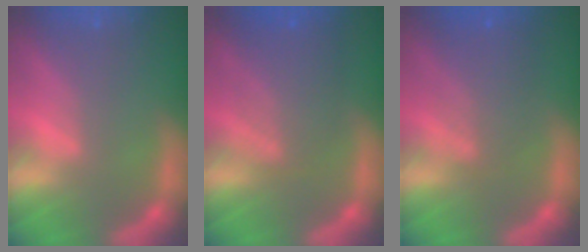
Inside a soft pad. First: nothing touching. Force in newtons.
{"total": 5.5}
{"total": 4.5}